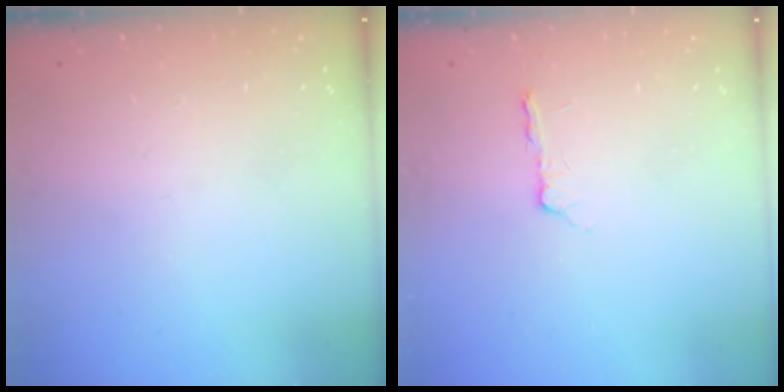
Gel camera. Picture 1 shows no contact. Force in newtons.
{"total": 2.2, "press": 2.1, "slide": 0.4}